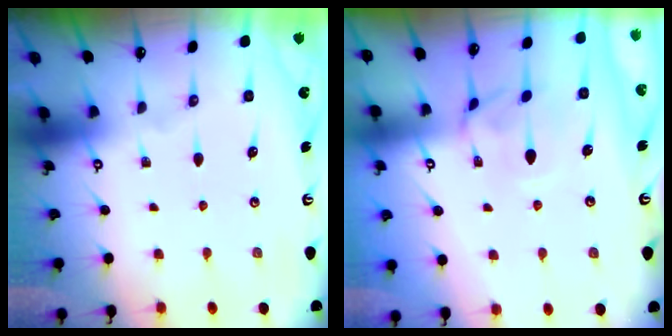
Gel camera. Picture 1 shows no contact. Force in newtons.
{"total": 1.4, "press": 1.3, "slide": 0.6}